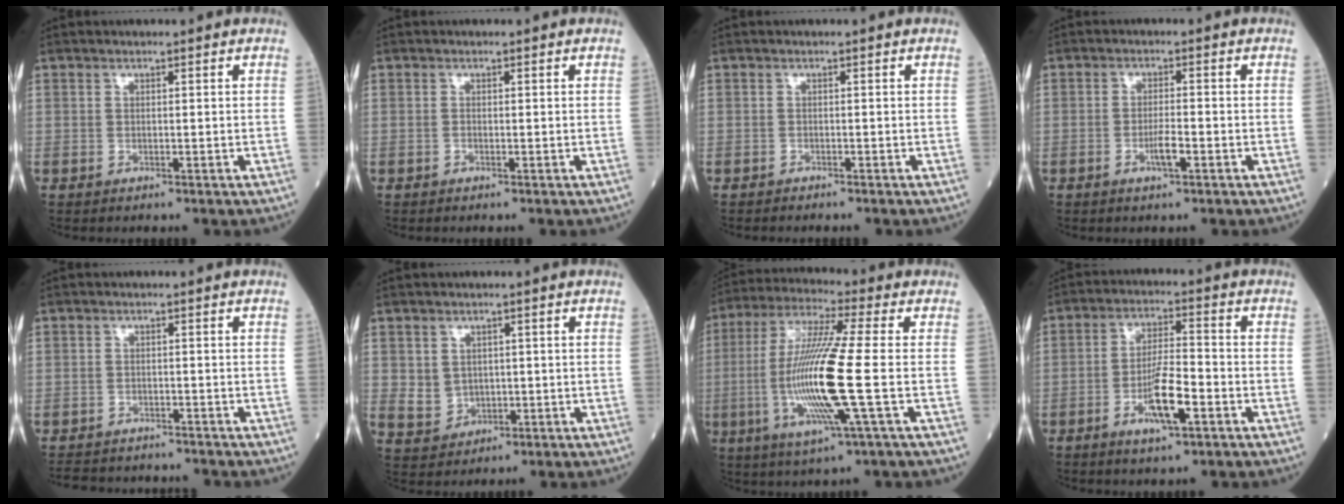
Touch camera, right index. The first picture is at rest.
{"total": 0.0}
{"total": 0.9, "force": [-0.9, -0.1, 0.2], "torque": [-0.003, 0.000, -0.012]}
{"total": 2.7, "force": [-1.2, 0.2, 2.5], "torque": [-0.048, 0.000, -0.020]}
{"total": 7.1, "force": [-6.8, 1.7, 1.0], "torque": [-0.013, 0.002, -0.095]}
{"total": 3.8, "force": [0.2, 3.6, 1.3], "torque": [-0.027, 0.005, 0.020]}
{"total": 15.1, "force": [-2.6, -0.5, 14.9], "torque": [-0.309, -0.013, -0.059]}
{"total": 7.7, "force": [-3.2, 1.3, 6.9], "torque": [-0.132, -0.003, -0.055]}